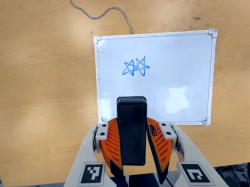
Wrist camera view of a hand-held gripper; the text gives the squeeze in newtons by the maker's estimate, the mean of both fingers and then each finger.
{"total": 7.7, "left": 6.1, "right": 9.3}